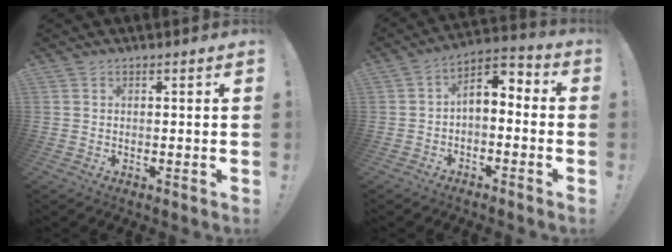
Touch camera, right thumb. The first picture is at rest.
{"total": 4.4, "force": [-1.2, 2.9, 3.1], "torque": [-0.048, 0.007, -0.020]}